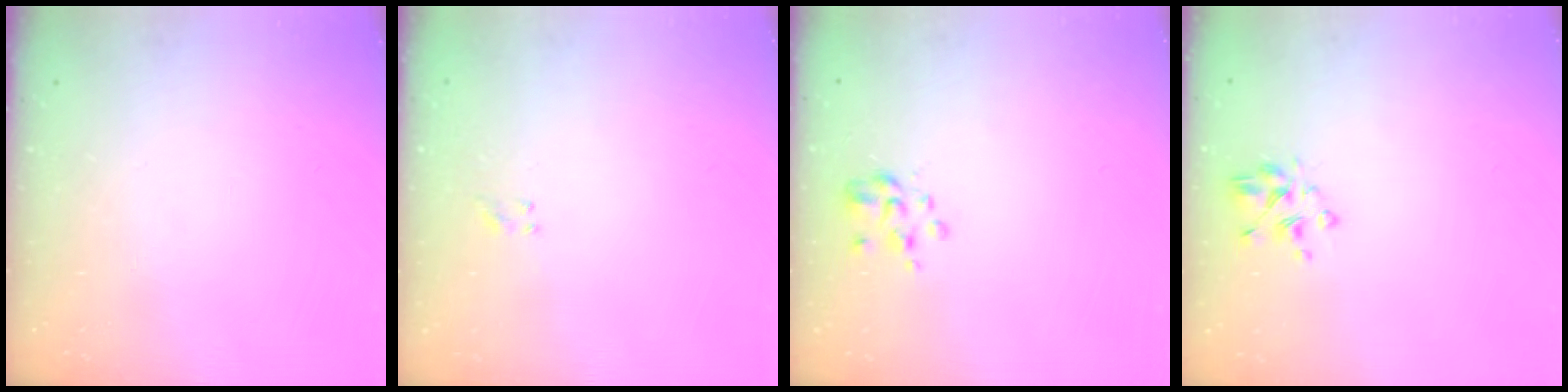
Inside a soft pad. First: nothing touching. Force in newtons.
{"total": 2.9, "press": 2.7, "slide": 1.1}
{"total": 2.0, "press": 1.9, "slide": 0.6}
{"total": 4.1, "press": 3.7, "slide": 1.7}